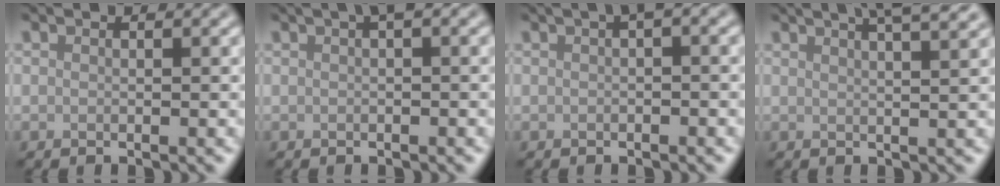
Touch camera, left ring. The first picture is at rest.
{"total": 1.7, "force": [0.7, 0.2, 1.5], "torque": [-0.021, 0.012, 0.012]}
{"total": 2.0, "force": [0.7, 0.3, 1.8], "torque": [-0.021, 0.013, 0.011]}
{"total": 7.1, "force": [4.8, 2.6, 4.6], "torque": [-0.029, 0.047, 0.036]}